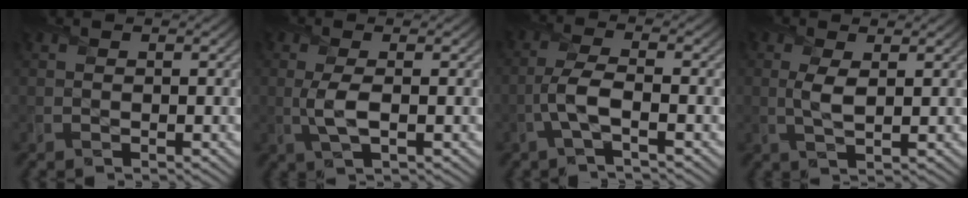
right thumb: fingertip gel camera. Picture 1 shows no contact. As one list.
[{"total": 3.2, "force": [-0.1, 0.9, 3.1], "torque": [-0.074, 0.001, -0.003]}, {"total": 4.3, "force": [-1.6, 1.0, 3.8], "torque": [-0.088, 0.009, -0.044]}, {"total": 2.9, "force": [0.6, 1.0, 2.6], "torque": [-0.066, -0.001, 0.012]}]